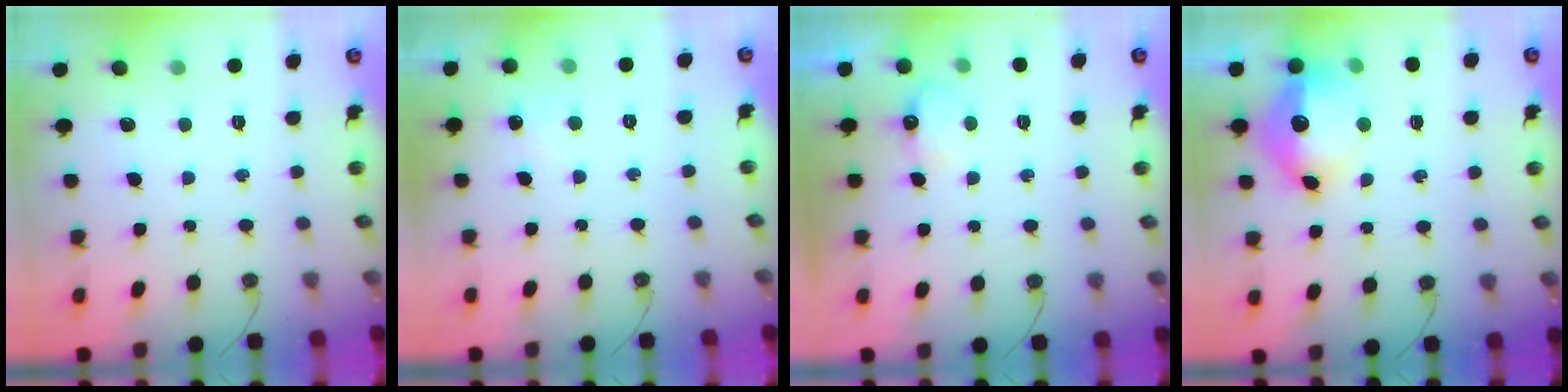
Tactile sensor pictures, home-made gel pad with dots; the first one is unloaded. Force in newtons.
{"total": 3.6, "press": 3.6, "slide": 0.5}
{"total": 7.2, "press": 7.2, "slide": 0.9}
{"total": 13.4, "press": 13.3, "slide": 1.5}